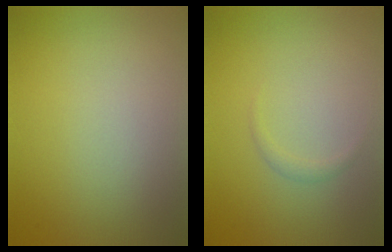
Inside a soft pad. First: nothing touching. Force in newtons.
{"total": 0.6, "press": 0.6, "slide": 0.0}